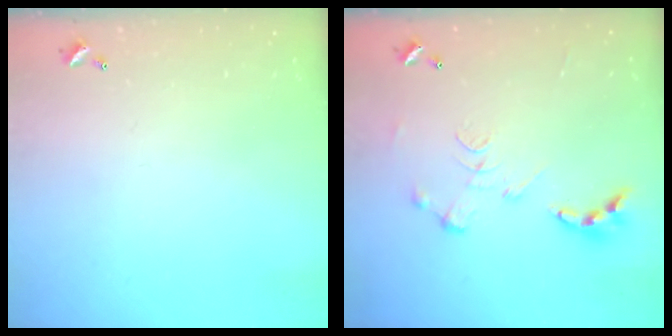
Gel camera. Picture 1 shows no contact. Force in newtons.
{"total": 0.0}